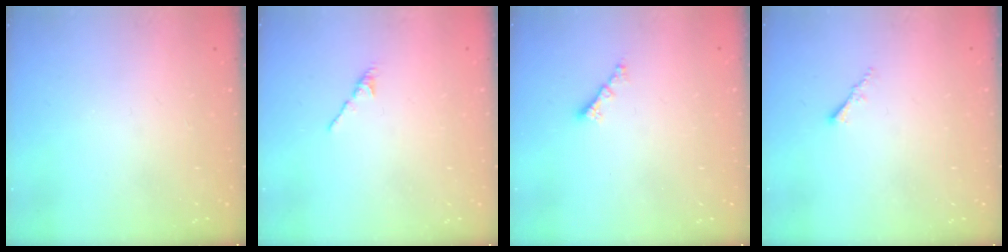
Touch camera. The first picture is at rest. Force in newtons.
{"total": 3.0, "press": 2.8, "slide": 0.8}
{"total": 2.0, "press": 2.0, "slide": 0.4}
{"total": 1.2, "press": 1.1, "slide": 0.4}